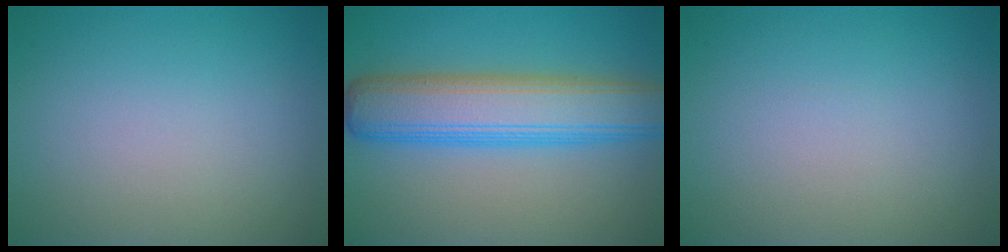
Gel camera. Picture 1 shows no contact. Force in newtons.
{"total": 8.3, "press": 8.3, "slide": 0.2}
{"total": 0.0}